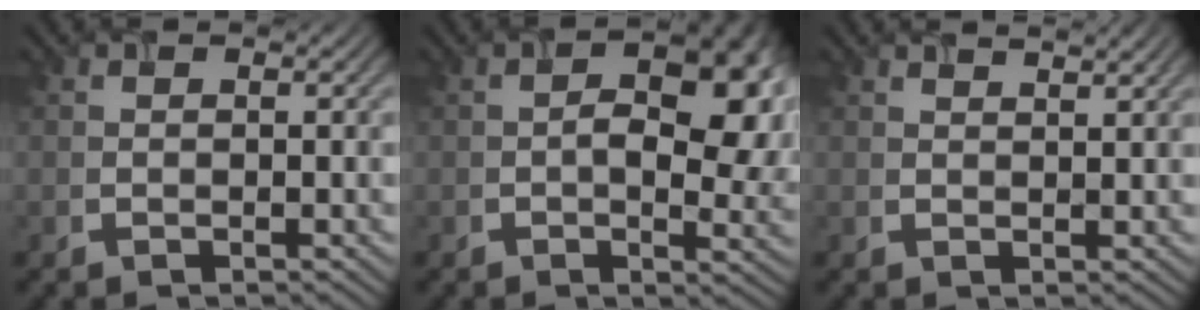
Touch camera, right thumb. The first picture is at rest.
{"total": 9.6, "force": [0.6, 5.3, 7.9], "torque": [-0.090, 0.002, 0.003]}
{"total": 1.9, "force": [1.7, 0.0, 0.8], "torque": [-0.009, 0.002, 0.028]}